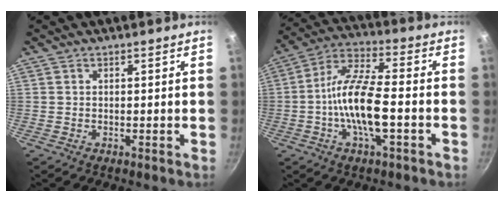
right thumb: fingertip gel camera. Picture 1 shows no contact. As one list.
[{"total": 13.3, "force": [-3.0, 4.4, 12.2], "torque": [-0.229, 0.033, -0.071]}]